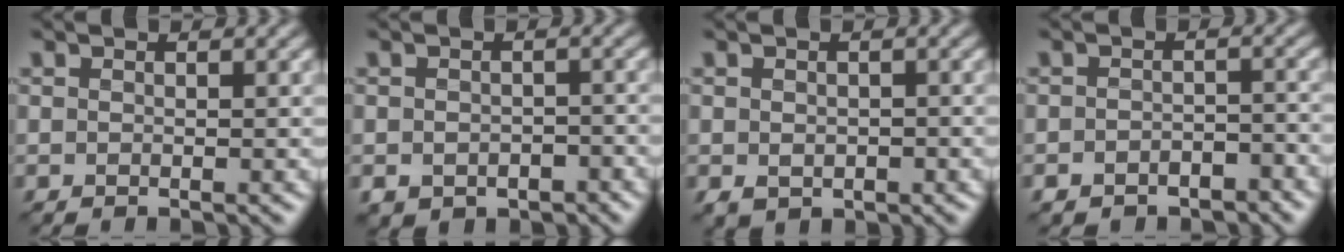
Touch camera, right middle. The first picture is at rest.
{"total": 3.4, "force": [-1.9, 2.5, 1.4], "torque": [-0.009, -0.002, -0.026]}
{"total": 2.0, "force": [-0.6, 1.6, 1.0], "torque": [-0.014, -0.003, -0.006]}
{"total": 2.7, "force": [-2.2, 1.3, 0.9], "torque": [-0.014, 0.002, -0.037]}